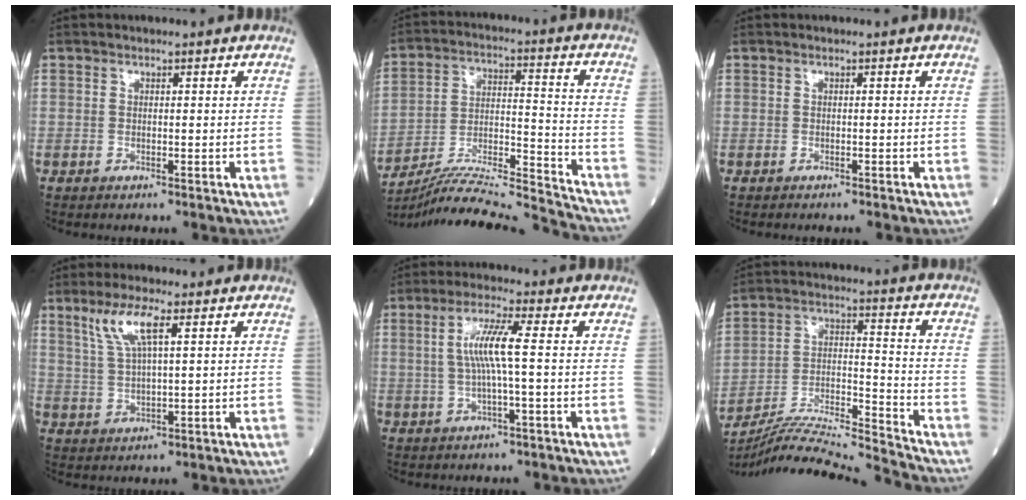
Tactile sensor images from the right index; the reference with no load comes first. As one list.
[{"total": 19.3, "force": [-18.6, -1.8, 5.0], "torque": [-0.101, 0.000, -0.302]}, {"total": 0.8, "force": [-0.8, 0.0, 0.2], "torque": [-0.006, 0.000, -0.012]}, {"total": 6.2, "force": [3.1, 0.9, 5.3], "torque": [-0.117, 0.010, 0.065]}, {"total": 6.2, "force": [0.4, -0.4, 6.2], "torque": [-0.128, 0.007, 0.008]}, {"total": 16.7, "force": [-16.0, -2.3, 4.0], "torque": [-0.073, 0.011, -0.276]}]